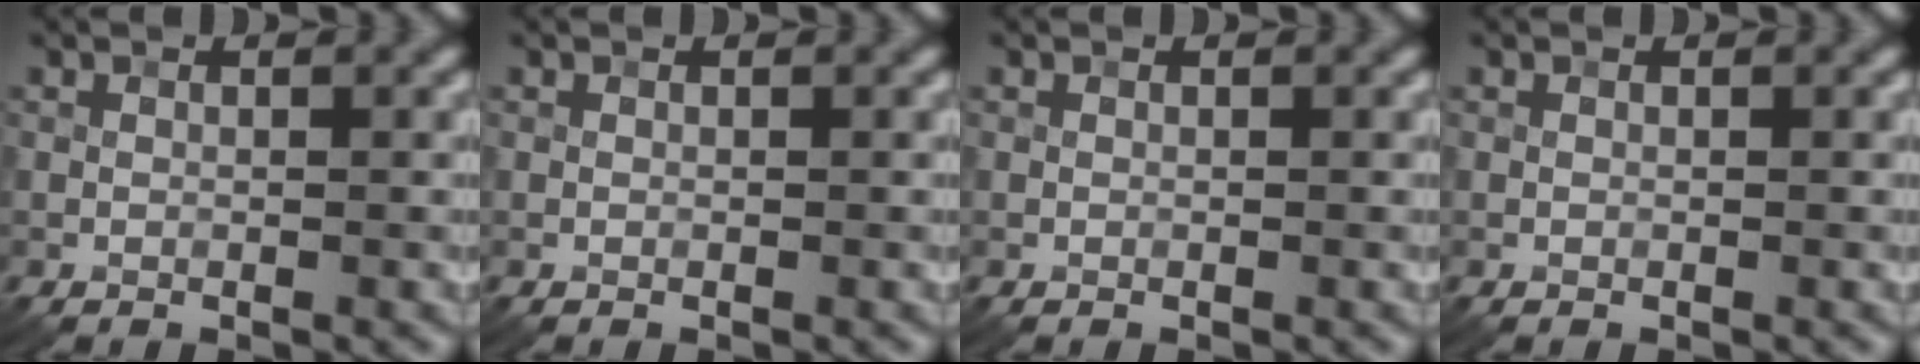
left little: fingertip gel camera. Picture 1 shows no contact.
{"total": 0.0}
{"total": 0.0}
{"total": 0.0}